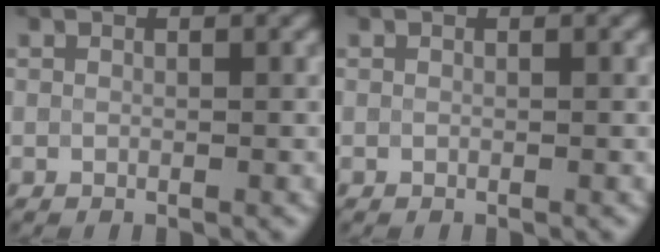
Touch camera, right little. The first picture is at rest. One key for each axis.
{"total": 0.0}